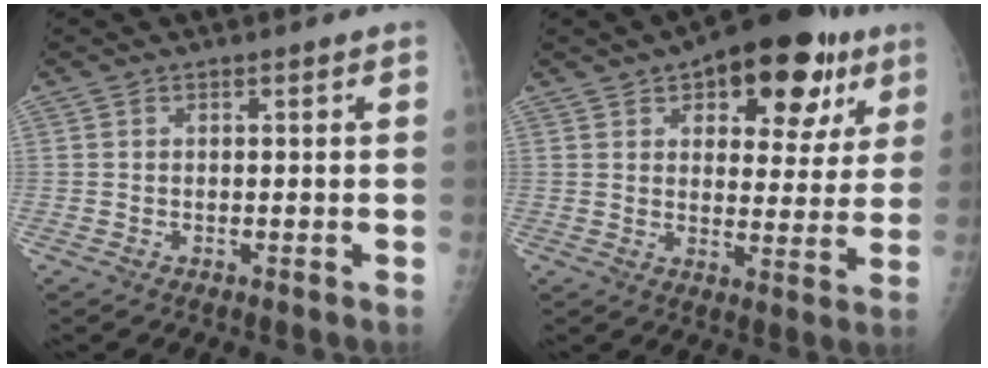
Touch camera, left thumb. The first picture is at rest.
{"total": 18.4, "force": [9.5, 9.3, 12.8], "torque": [-0.119, -0.016, 0.128]}